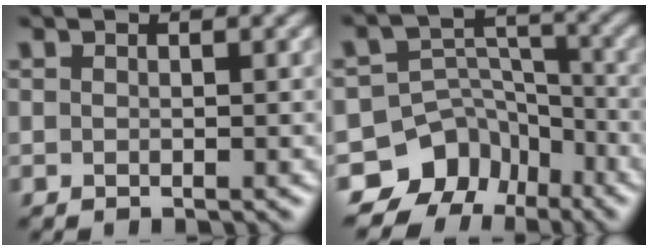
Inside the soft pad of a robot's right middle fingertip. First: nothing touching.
{"total": 8.7, "force": [-6.3, 5.9, 0.9], "torque": [0.002, 0.017, -0.100]}